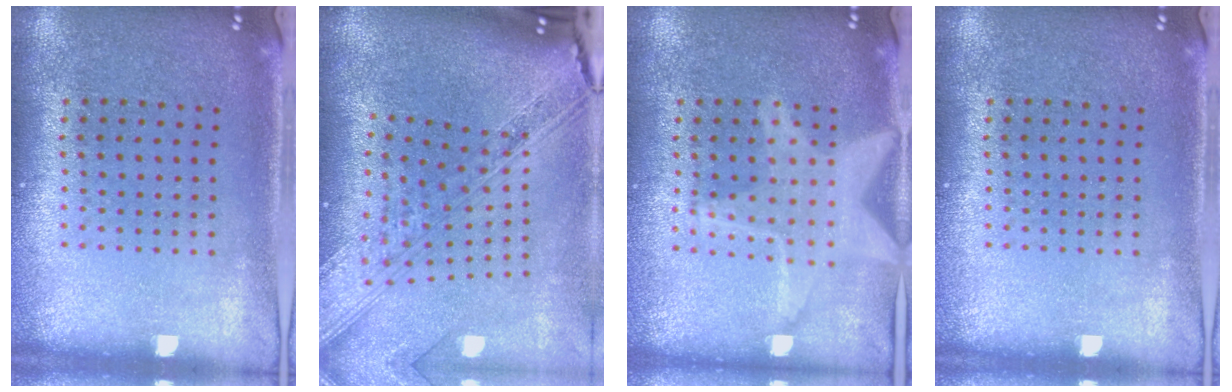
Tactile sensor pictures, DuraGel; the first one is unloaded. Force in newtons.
{"total": 4.1, "press": 2.9, "slide": 2.9}
{"total": 3.0, "press": 3.0, "slide": 0.4}
{"total": 0.0}